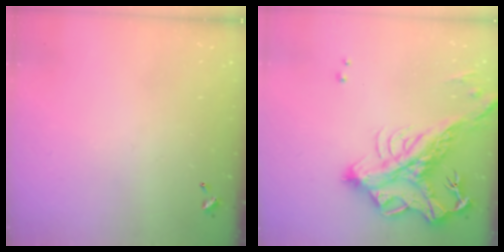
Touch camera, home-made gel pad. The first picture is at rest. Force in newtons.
{"total": 11.6, "press": 11.4, "slide": 2.4}